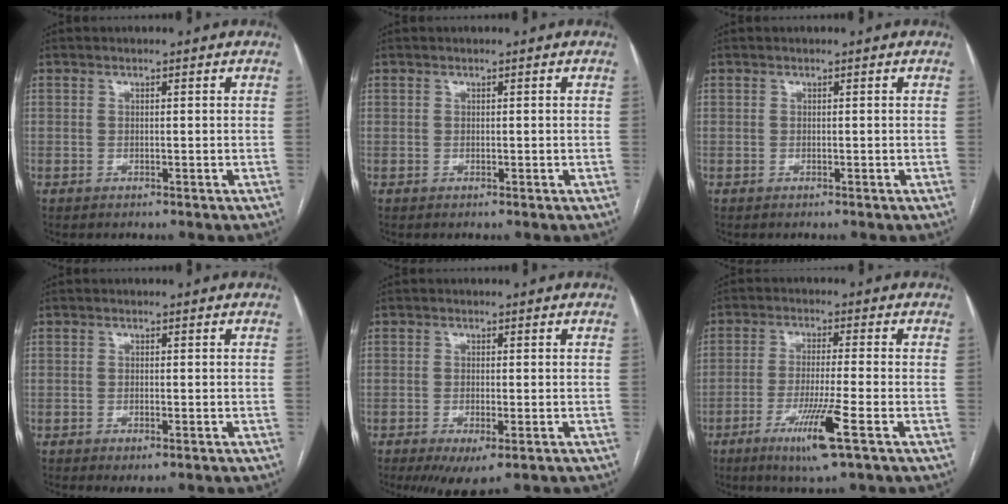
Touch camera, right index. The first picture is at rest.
{"total": 0.0}
{"total": 0.0}
{"total": 2.0, "force": [-1.1, 0.6, 1.6], "torque": [-0.022, -0.004, -0.011]}
{"total": 5.4, "force": [-3.2, 1.5, 4.2], "torque": [-0.058, -0.013, -0.045]}
{"total": 8.5, "force": [-3.9, -0.9, 7.5], "torque": [-0.138, -0.025, -0.071]}